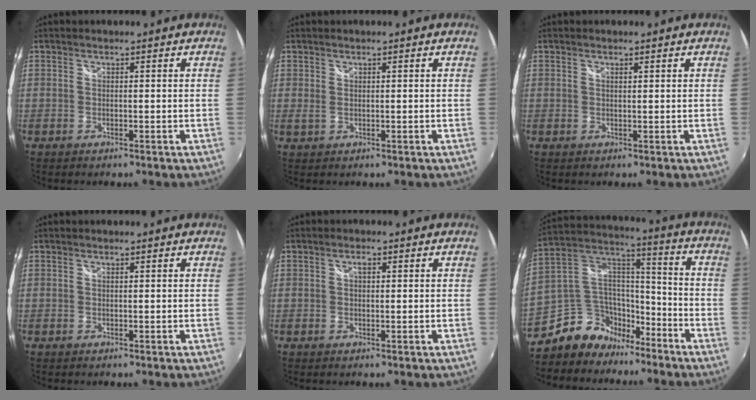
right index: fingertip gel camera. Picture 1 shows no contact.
{"total": 1.0, "force": [0.7, 0.4, 0.7], "torque": [-0.013, 0.002, 0.016]}
{"total": 0.6, "force": [0.5, 0.1, 0.4], "torque": [-0.007, 0.001, 0.007]}
{"total": 0.0}
{"total": 1.4, "force": [0.6, 0.6, 1.1], "torque": [-0.020, 0.007, 0.011]}
{"total": 11.8, "force": [-8.4, 7.8, 3.0], "torque": [-0.077, 0.062, -0.145]}